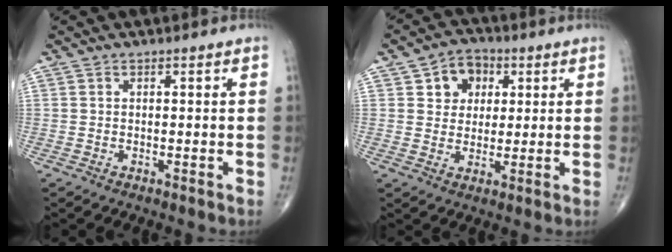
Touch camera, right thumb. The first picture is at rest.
{"total": 7.3, "force": [2.5, 6.1, 3.3], "torque": [-0.013, -0.003, 0.034]}